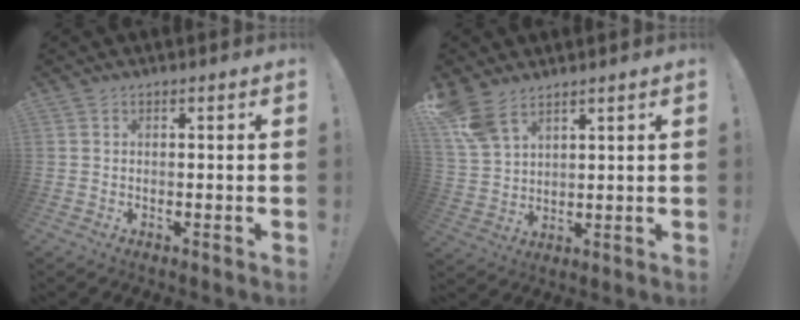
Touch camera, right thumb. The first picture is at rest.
{"total": 8.4, "force": [6.0, 4.2, 4.1], "torque": [-0.081, -0.025, 0.122]}